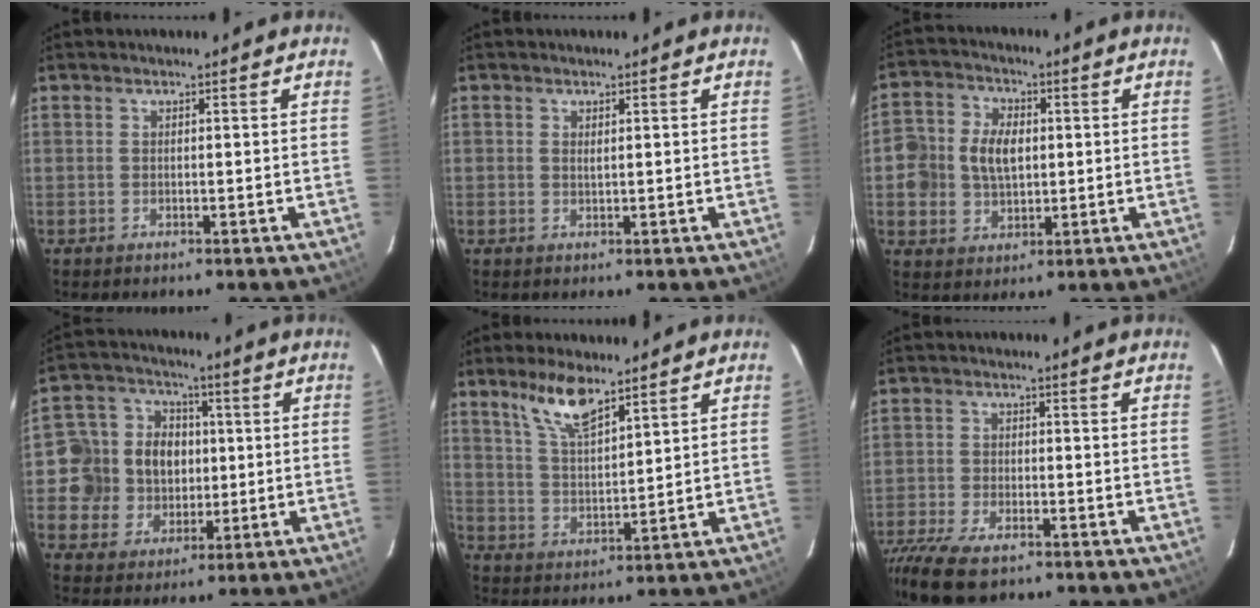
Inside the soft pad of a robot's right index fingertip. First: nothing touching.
{"total": 0.9, "force": [0.3, 0.6, 0.6], "torque": [-0.011, 0.001, 0.005]}
{"total": 9.0, "force": [0.5, 7.2, 5.4], "torque": [-0.115, 0.020, 0.013]}
{"total": 12.5, "force": [0.1, 11.6, 4.6], "torque": [-0.124, 0.031, 0.003]}
{"total": 8.5, "force": [6.1, 2.5, 5.4], "torque": [-0.101, 0.004, 0.123]}
{"total": 13.0, "force": [-9.9, 4.8, 6.9], "torque": [-0.173, -0.043, -0.184]}